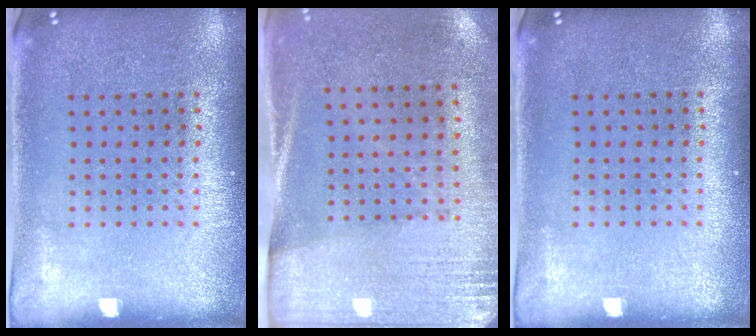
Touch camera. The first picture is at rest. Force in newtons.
{"total": 2.7, "press": 2.3, "slide": 1.4}
{"total": 0.0}